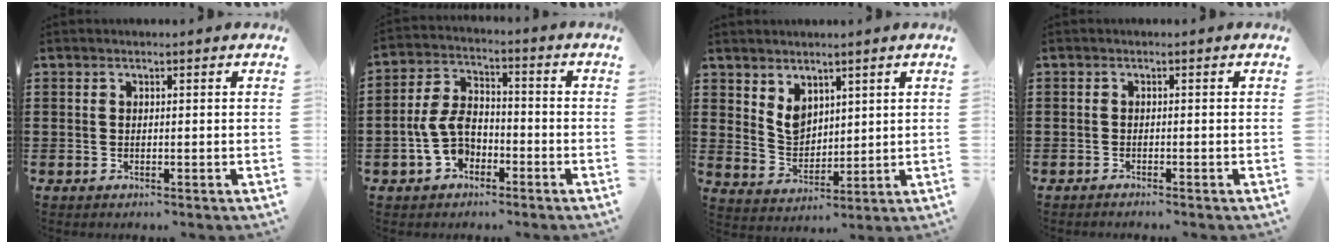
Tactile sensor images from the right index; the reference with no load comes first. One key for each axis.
{"total": 6.7, "fx": -2.6, "fy": 4.3, "fz": 4.3, "tx": -0.114, "ty": 0.001, "tz": -0.056}
{"total": 5.0, "fx": 3.1, "fy": 3.4, "fz": 2.0, "tx": -0.053, "ty": 0.002, "tz": 0.059}
{"total": 0.8, "fx": -0.8, "fy": -0.1, "fz": 0.1, "tx": -0.004, "ty": -0.002, "tz": -0.016}